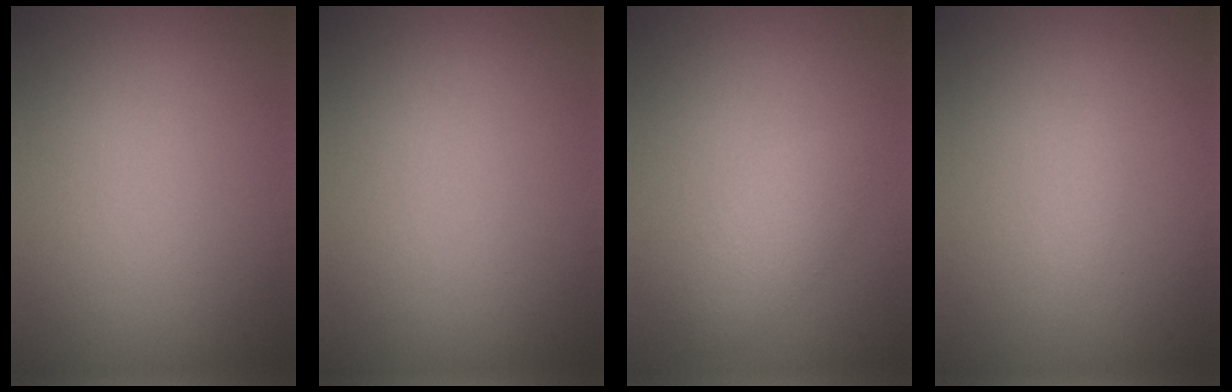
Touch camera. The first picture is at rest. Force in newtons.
{"total": 0.0}
{"total": 2.1, "press": 2.1, "slide": 0.1}
{"total": 0.7, "press": 0.7, "slide": 0.1}